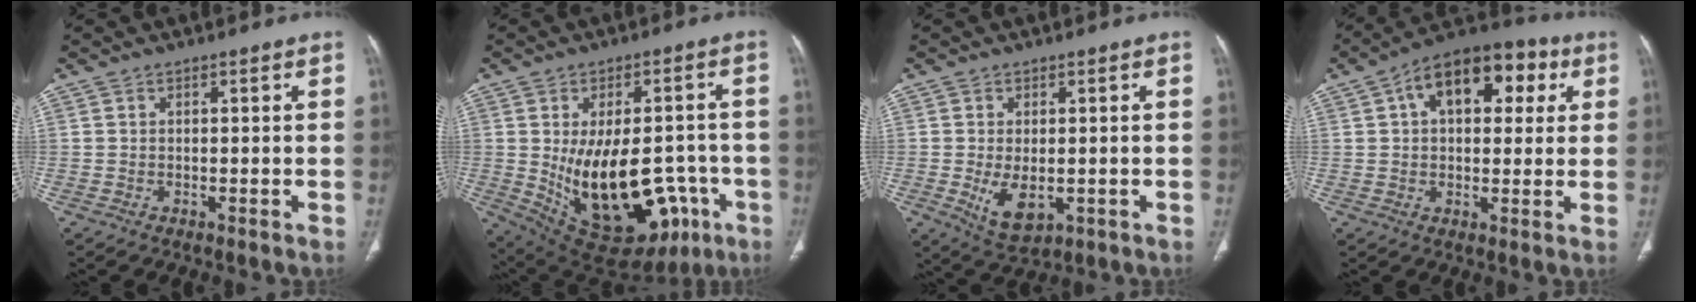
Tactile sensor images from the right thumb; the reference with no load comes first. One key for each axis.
{"total": 23.6, "fx": -5.7, "fy": 13.0, "fz": 18.9, "tx": -0.283, "ty": 0.005, "tz": -0.047}
{"total": 6.4, "fx": -1.2, "fy": 3.5, "fz": 5.2, "tx": -0.089, "ty": -0.015, "tz": -0.008}
{"total": 16.3, "fx": 5.2, "fy": 9.5, "fz": 12.1, "tx": -0.139, "ty": 0.023, "tz": 0.070}